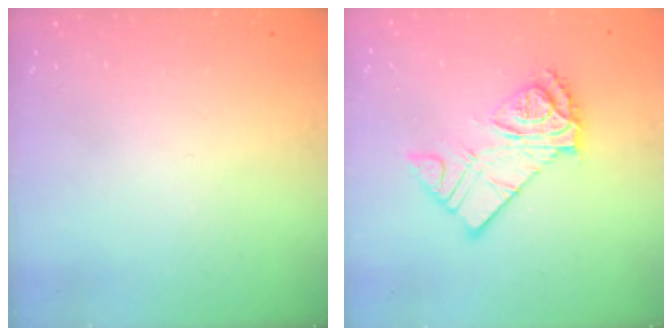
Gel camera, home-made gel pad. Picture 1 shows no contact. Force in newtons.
{"total": 12.9, "press": 12.9, "slide": 0.7}